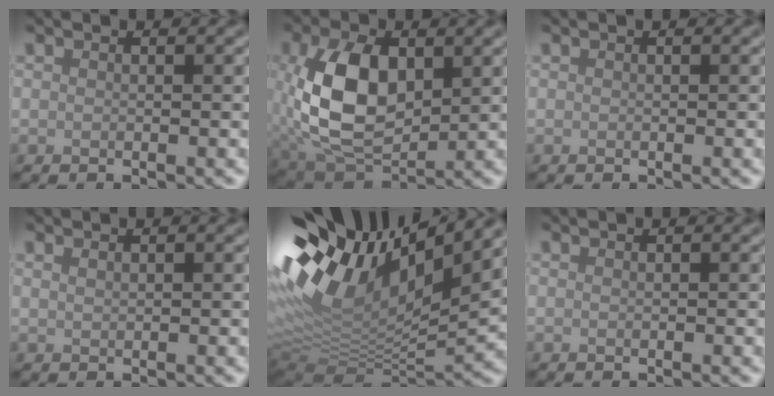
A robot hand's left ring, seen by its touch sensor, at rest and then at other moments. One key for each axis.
{"total": 8.8, "fx": -0.2, "fy": 5.1, "fz": 7.1, "tx": -0.154, "ty": -0.004, "tz": -0.008}
{"total": 0.0}
{"total": 0.0}
{"total": 13.8, "fx": 5.6, "fy": 6.1, "fz": 11.0, "tx": -0.222, "ty": 0.026, "tz": 0.098}
{"total": 0.0}